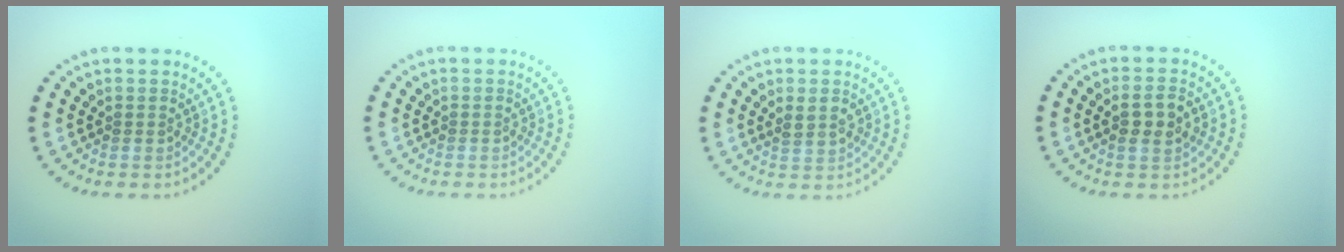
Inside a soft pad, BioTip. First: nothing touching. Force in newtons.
{"total": 0.0}
{"total": 1.7, "press": 1.6, "slide": 0.3}
{"total": 2.5, "press": 2.5, "slide": 0.4}